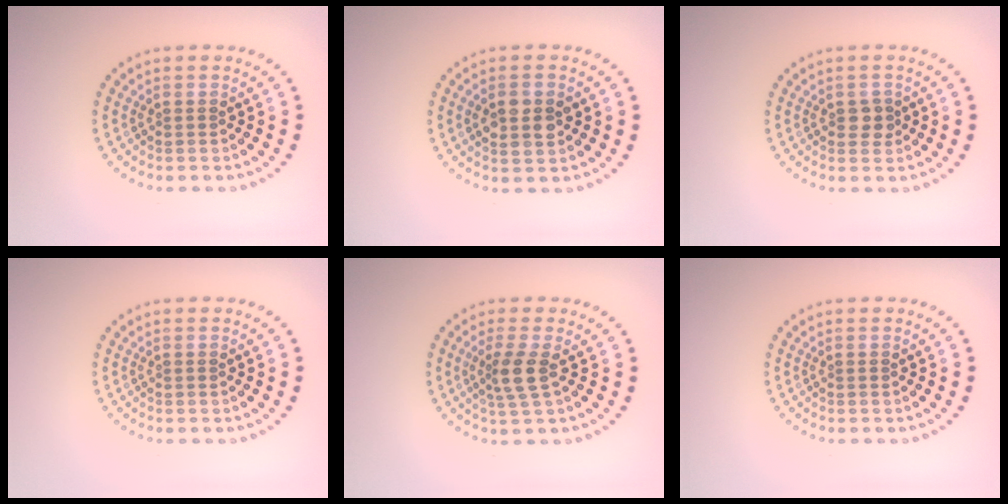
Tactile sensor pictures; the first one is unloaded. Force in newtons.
{"total": 3.0, "press": 3.0, "slide": 0.1}
{"total": 1.6, "press": 1.6, "slide": 0.2}
{"total": 0.0}
{"total": 2.6, "press": 2.0, "slide": 1.7}
{"total": 0.0}